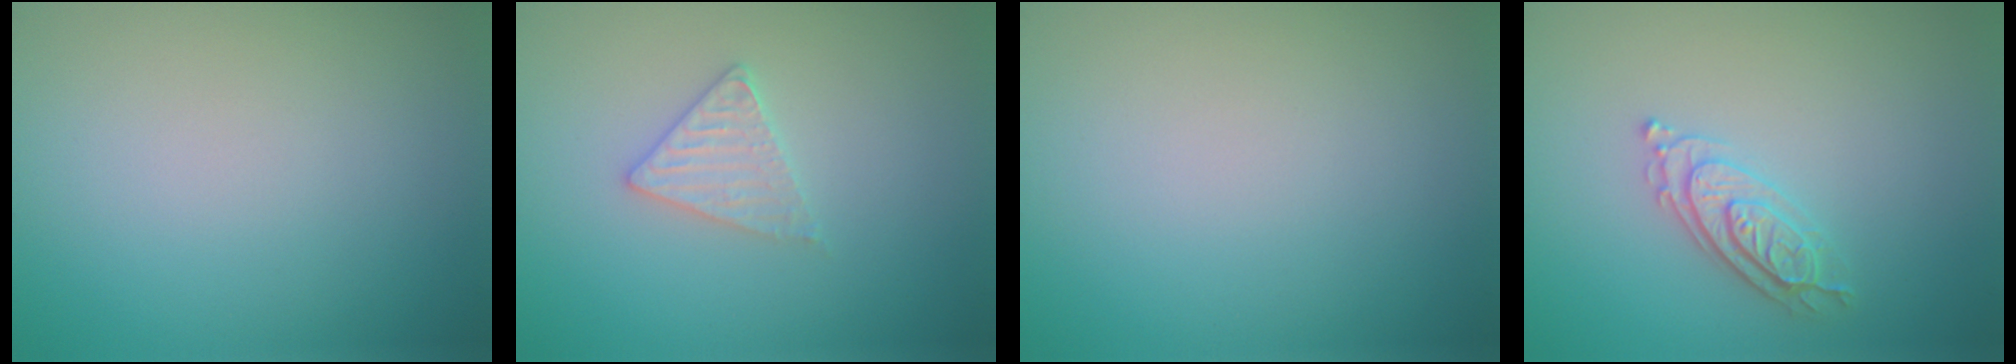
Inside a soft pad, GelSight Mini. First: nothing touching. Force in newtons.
{"total": 2.1, "press": 2.1, "slide": 0.3}
{"total": 0.0}
{"total": 2.4, "press": 2.3, "slide": 0.7}